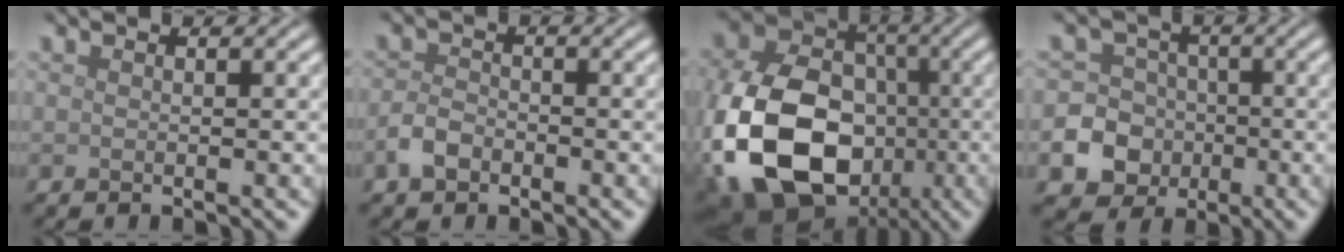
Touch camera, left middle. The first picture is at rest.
{"total": 2.0, "force": [-1.3, 1.1, 1.1], "torque": [-0.019, 0.003, -0.030]}
{"total": 15.5, "force": [-4.4, 11.3, 9.6], "torque": [-0.219, -0.031, -0.081]}
{"total": 10.5, "force": [-3.5, 9.6, 2.2], "torque": [-0.057, -0.020, -0.079]}